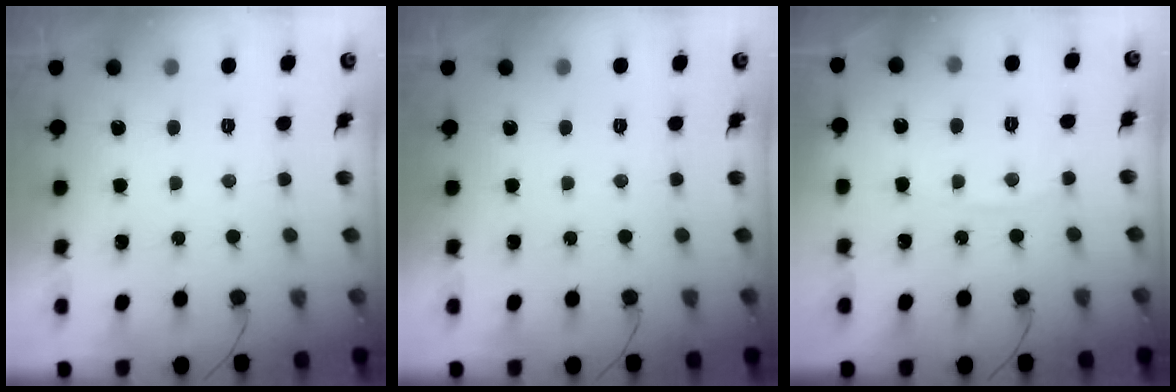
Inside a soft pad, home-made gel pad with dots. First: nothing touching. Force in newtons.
{"total": 0.0}
{"total": 3.9, "press": 3.8, "slide": 0.6}